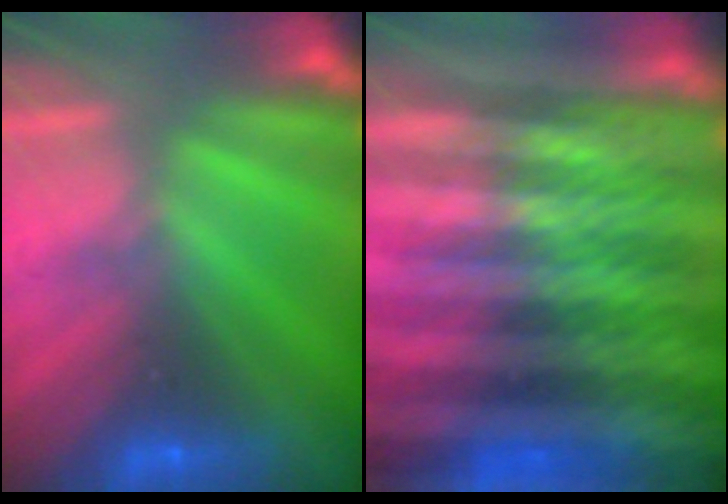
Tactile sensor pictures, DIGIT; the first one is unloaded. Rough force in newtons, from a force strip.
{"total": 6.3}